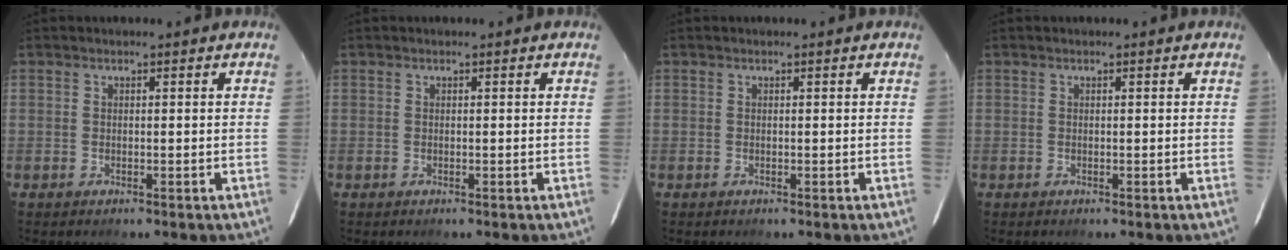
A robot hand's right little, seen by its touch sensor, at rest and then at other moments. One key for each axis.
{"total": 0.0}
{"total": 0.0}
{"total": 0.0}